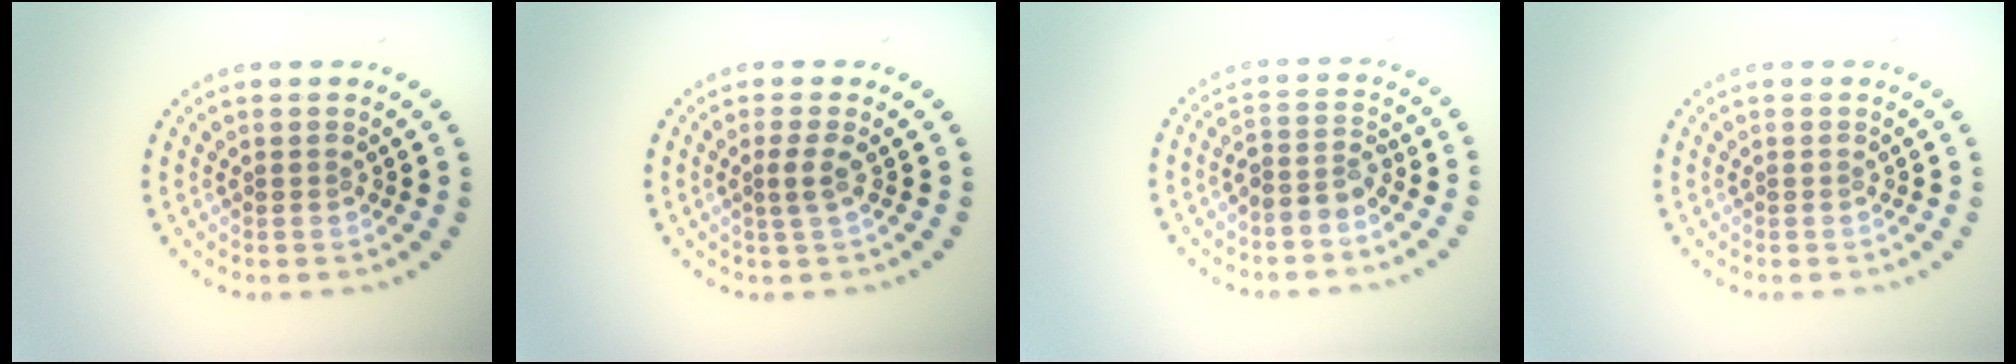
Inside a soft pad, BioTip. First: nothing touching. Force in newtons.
{"total": 1.3, "press": 1.1, "slide": 0.7}
{"total": 2.3, "press": 1.8, "slide": 1.3}
{"total": 0.0}